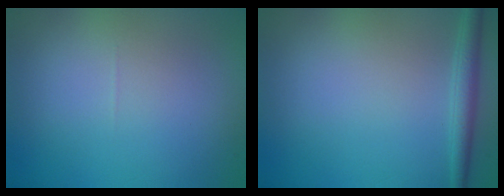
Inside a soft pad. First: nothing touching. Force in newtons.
{"total": 2.0, "press": 2.0, "slide": 0.1}